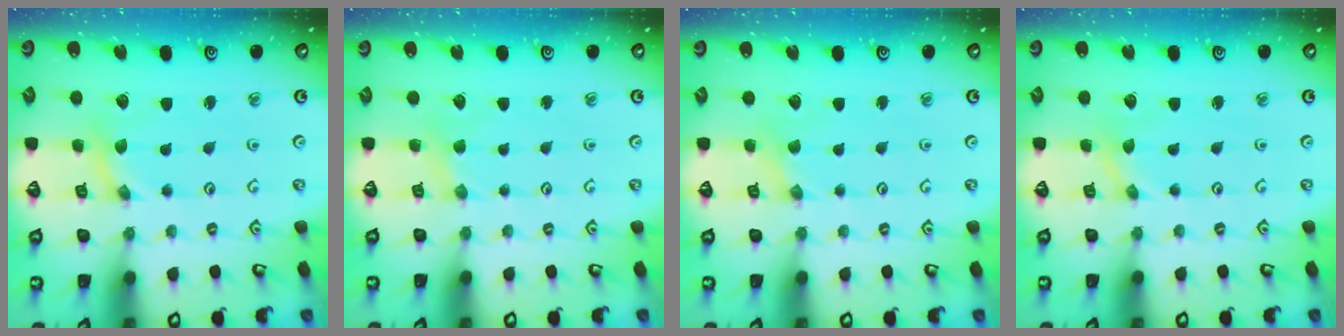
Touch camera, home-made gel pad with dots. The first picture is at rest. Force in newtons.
{"total": 2.2, "press": 2.2, "slide": 0.3}
{"total": 1.4, "press": 1.3, "slide": 0.3}
{"total": 0.0}